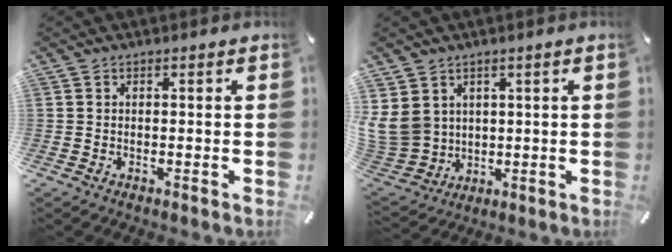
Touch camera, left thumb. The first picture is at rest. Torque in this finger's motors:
{"motor_torque": [0.67, 0.65, 2.12, -0.66, 0.26]}